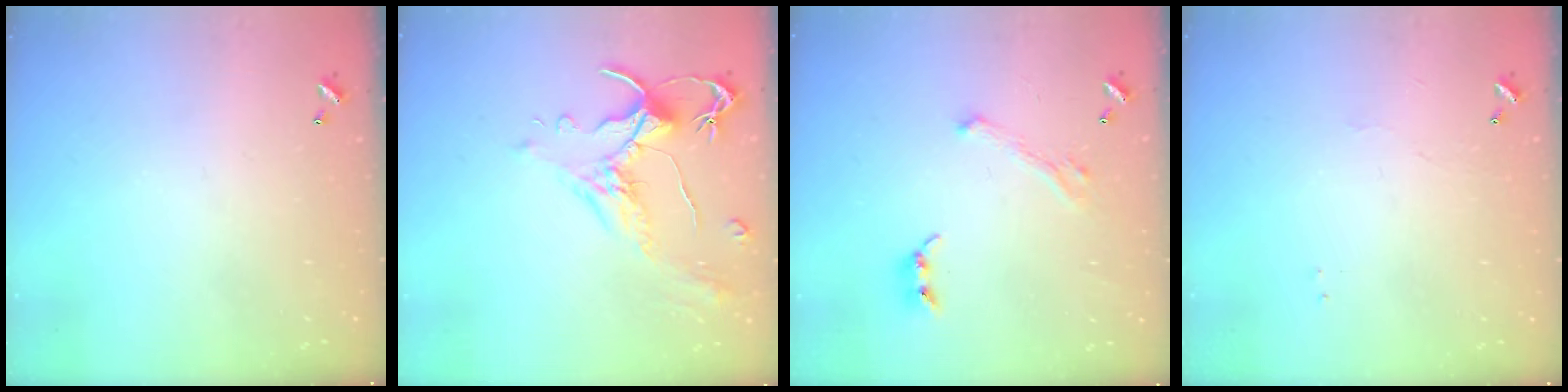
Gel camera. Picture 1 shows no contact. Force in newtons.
{"total": 1.5, "press": 1.0, "slide": 1.1}
{"total": 3.7, "press": 3.5, "slide": 1.2}
{"total": 1.2, "press": 1.1, "slide": 0.3}